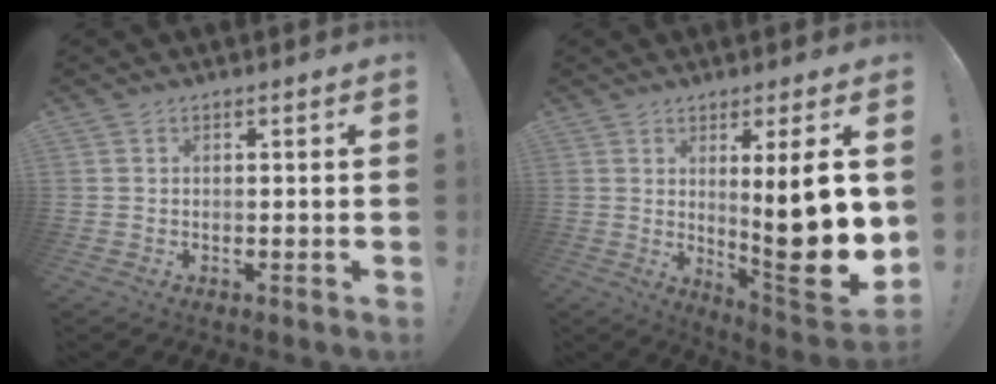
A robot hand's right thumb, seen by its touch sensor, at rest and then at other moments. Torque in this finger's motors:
{"motor_torque": [0.37, 0.76, 1.04, 0.64, 0.10]}